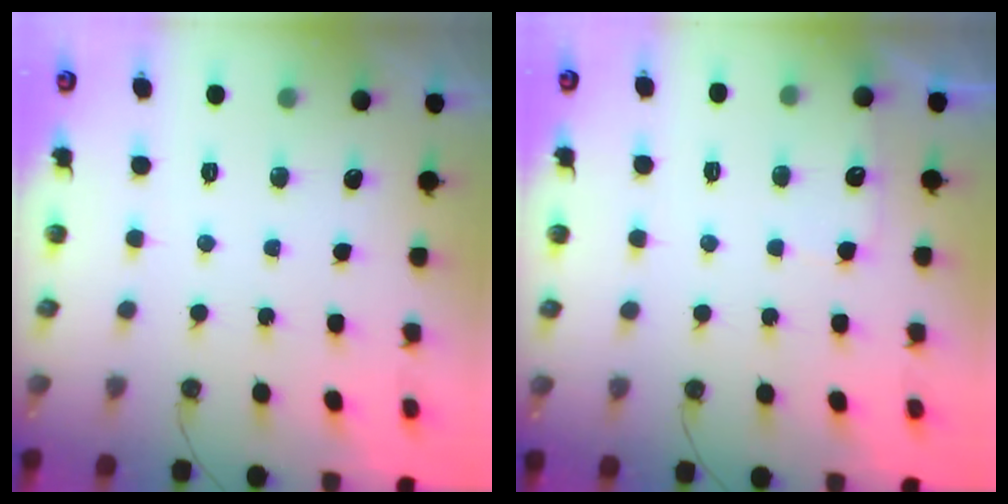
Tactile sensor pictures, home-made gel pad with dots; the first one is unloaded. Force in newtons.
{"total": 4.8, "press": 4.7, "slide": 0.6}